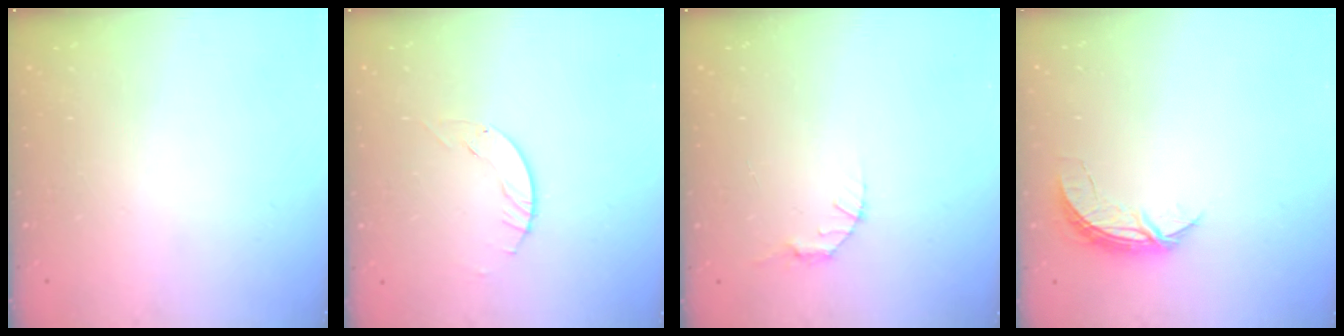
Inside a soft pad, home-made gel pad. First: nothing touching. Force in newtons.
{"total": 3.1, "press": 3.1, "slide": 0.4}
{"total": 2.8, "press": 2.8, "slide": 0.4}
{"total": 5.5, "press": 5.5, "slide": 0.3}